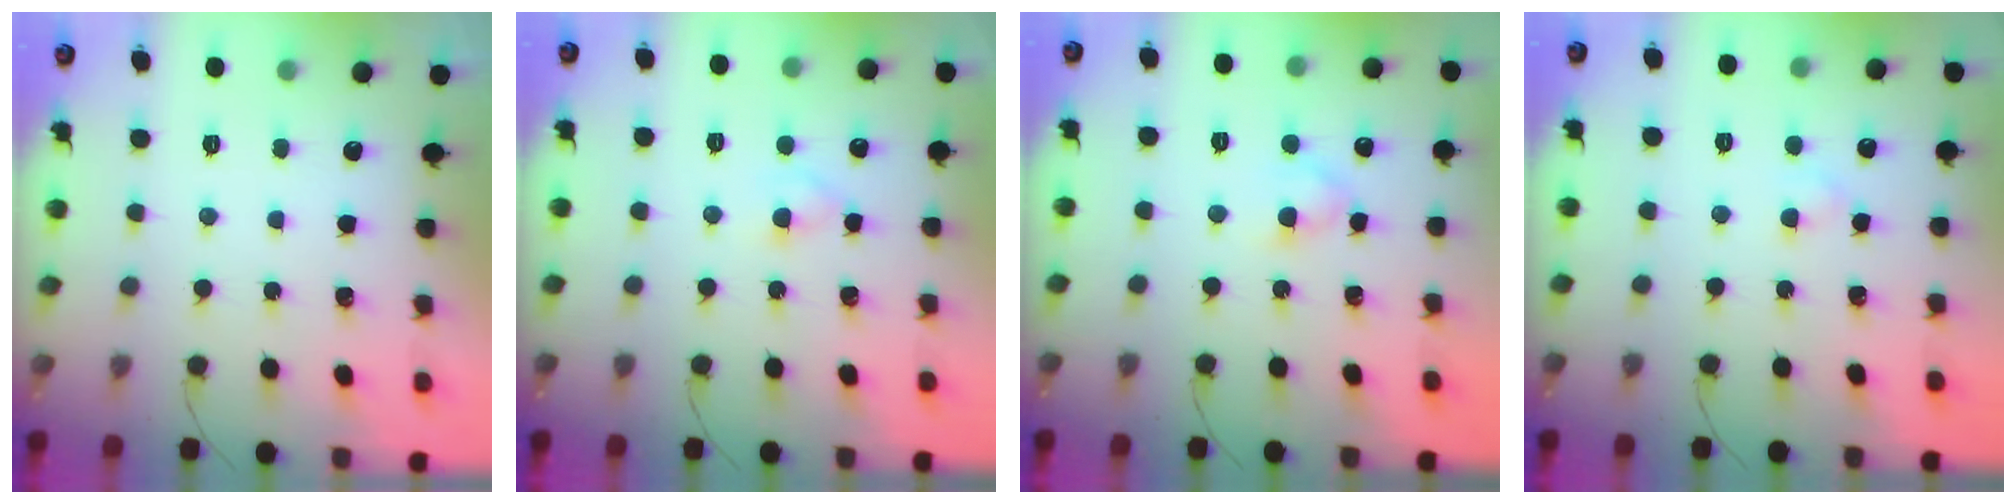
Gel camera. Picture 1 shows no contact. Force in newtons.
{"total": 2.6, "press": 2.4, "slide": 1.0}
{"total": 3.1, "press": 2.8, "slide": 1.3}
{"total": 2.3, "press": 2.1, "slide": 1.0}